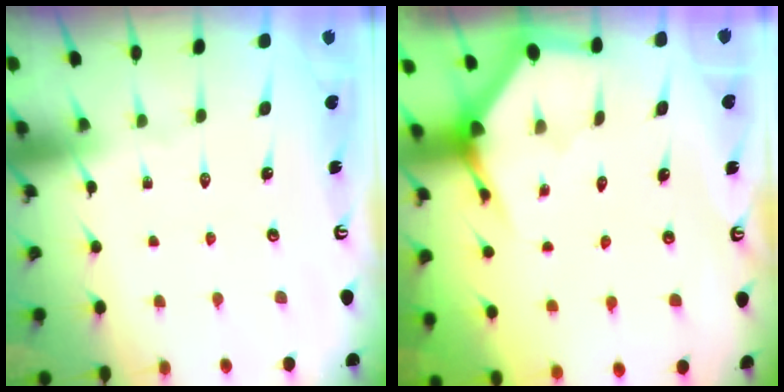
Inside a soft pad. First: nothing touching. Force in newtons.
{"total": 3.4, "press": 3.4, "slide": 0.1}